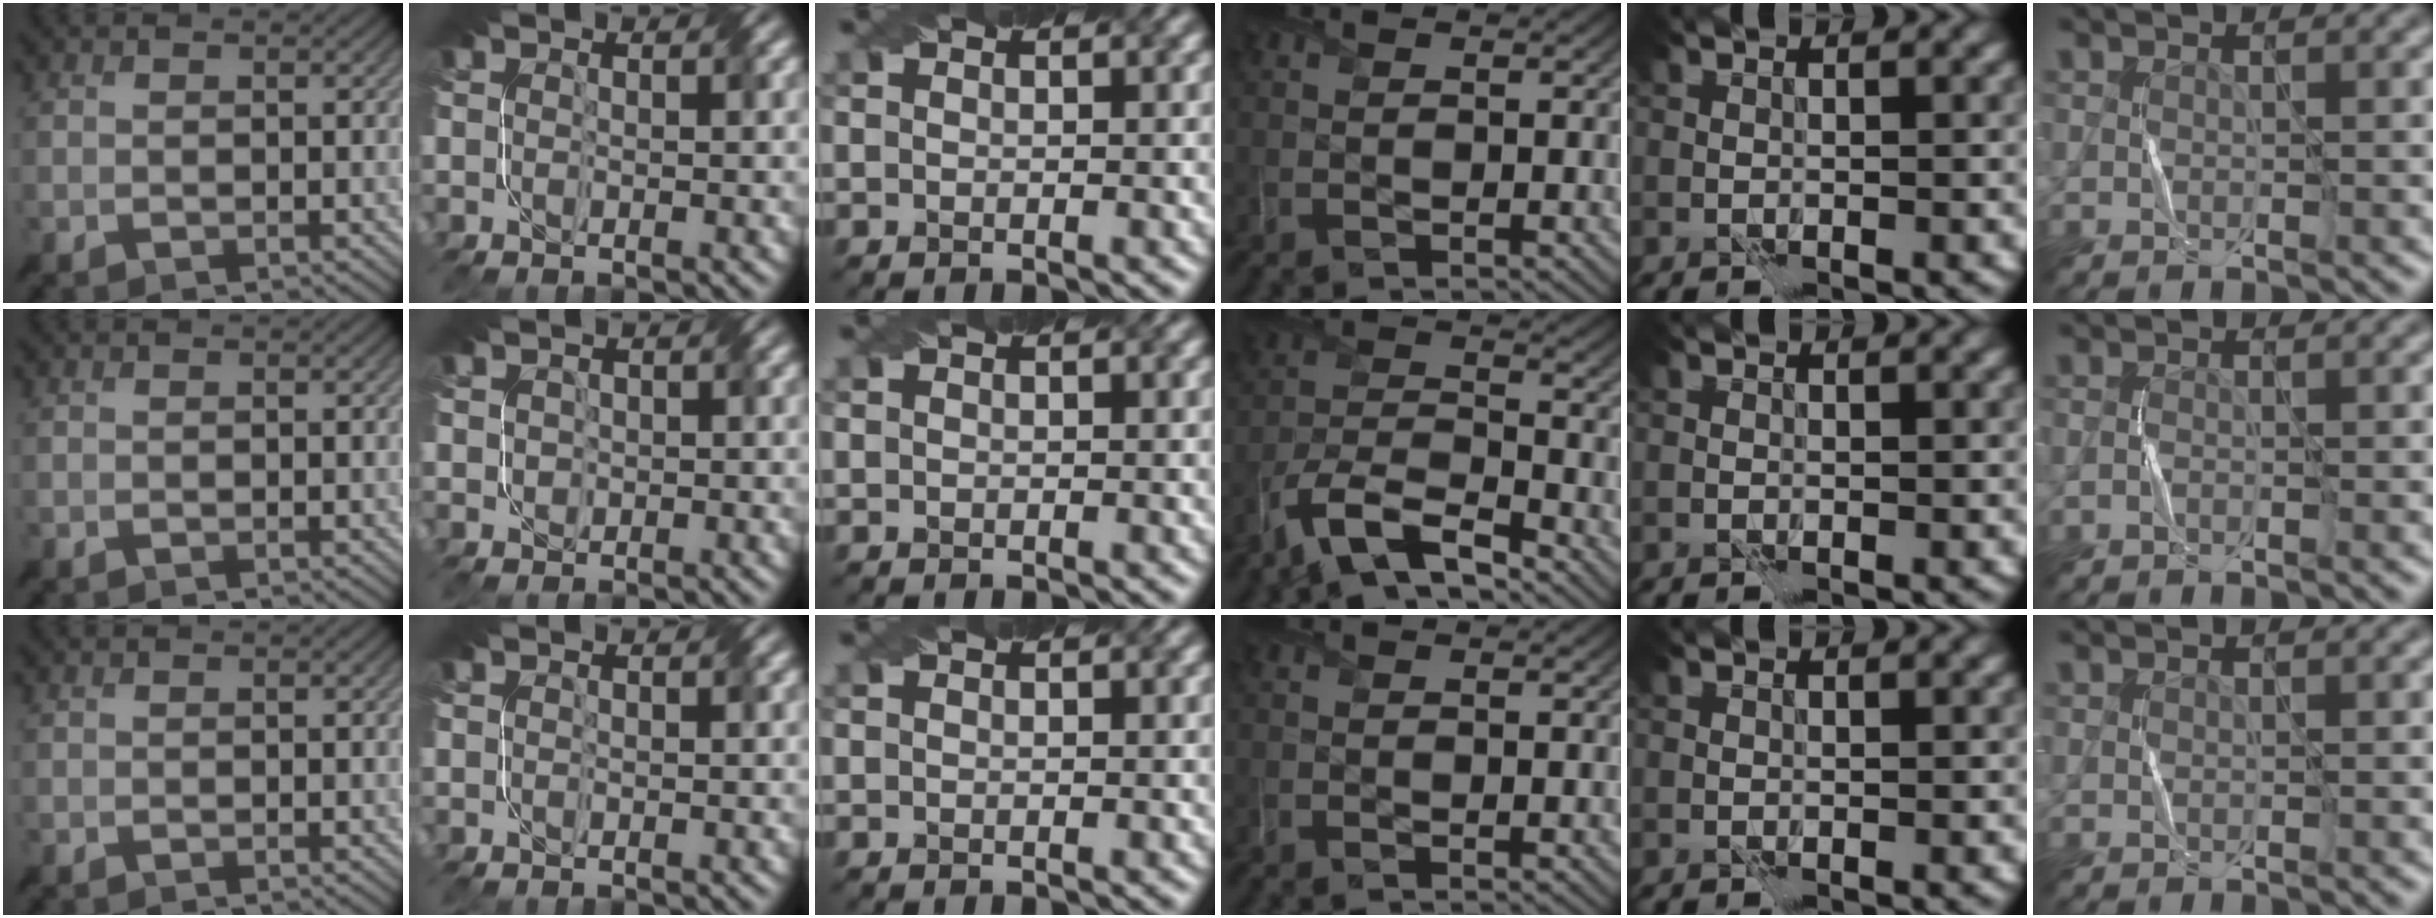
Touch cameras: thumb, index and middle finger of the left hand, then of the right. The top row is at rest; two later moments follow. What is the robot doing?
{"motion": "fold", "object": "file"}